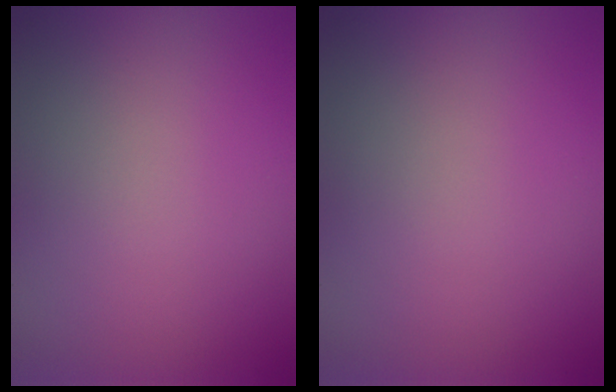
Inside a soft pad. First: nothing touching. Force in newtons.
{"total": 0.0}